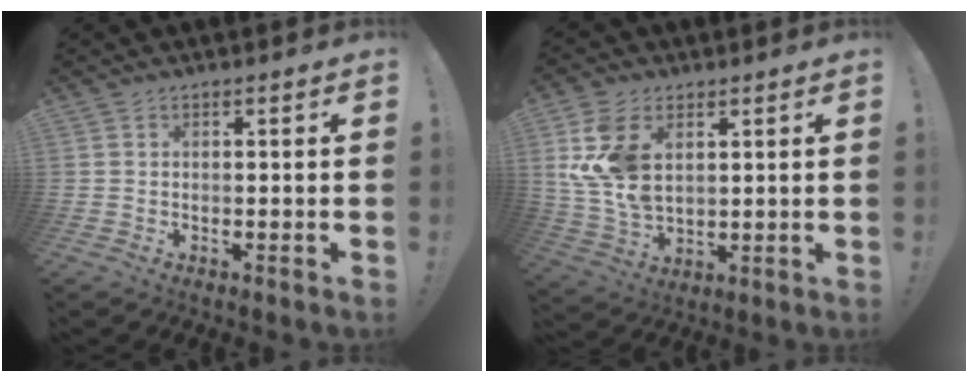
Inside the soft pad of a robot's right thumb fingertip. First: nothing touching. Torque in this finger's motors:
{"motor_torque": [0.65, 0.68, 0.16, 0.13, 0.39]}